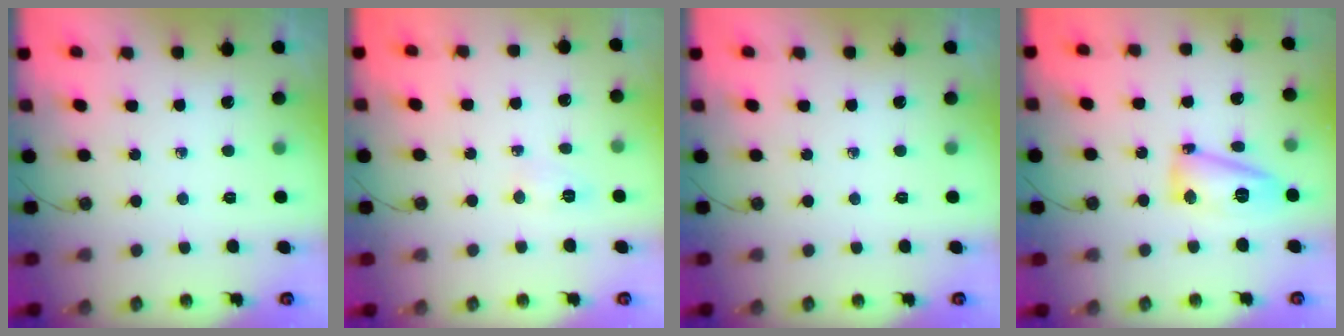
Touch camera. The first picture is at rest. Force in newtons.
{"total": 4.8, "press": 4.7, "slide": 0.7}
{"total": 0.0}
{"total": 12.9, "press": 11.9, "slide": 4.9}